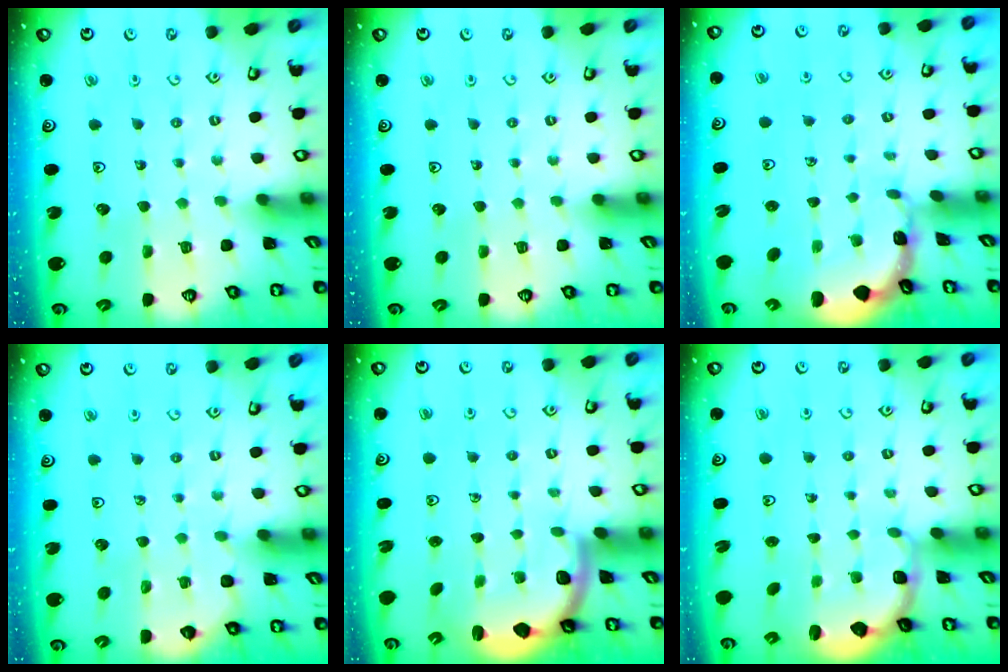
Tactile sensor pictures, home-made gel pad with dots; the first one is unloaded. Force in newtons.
{"total": 0.0}
{"total": 1.0, "press": 1.0, "slide": 0.2}
{"total": 2.4, "press": 2.4, "slide": 0.2}
{"total": 2.0, "press": 1.9, "slide": 0.5}
{"total": 3.0, "press": 2.3, "slide": 2.0}